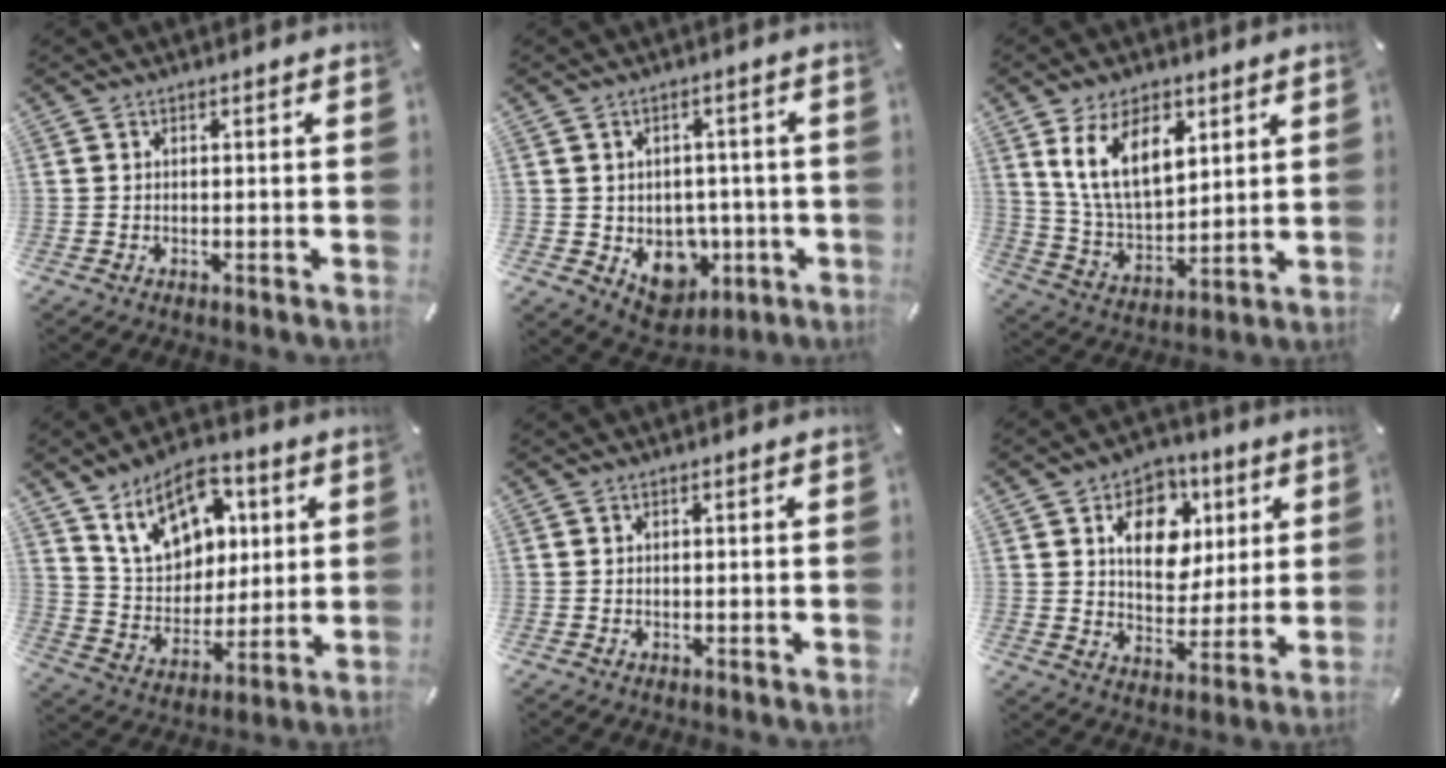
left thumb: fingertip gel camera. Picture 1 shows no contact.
{"total": 9.0, "force": [-1.3, 8.0, 3.9], "torque": [-0.050, -0.005, -0.012]}
{"total": 14.5, "force": [7.5, 8.1, 9.3], "torque": [-0.198, -0.017, 0.134]}
{"total": 14.8, "force": [7.9, 10.3, 7.0], "torque": [-0.125, -0.029, 0.152]}
{"total": 0.0}
{"total": 12.4, "force": [4.4, 9.5, 6.7], "torque": [-0.095, -0.010, 0.079]}